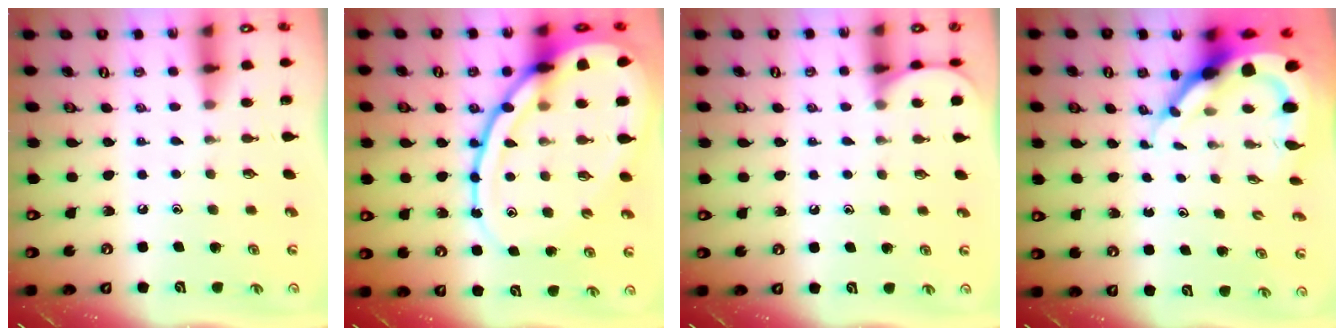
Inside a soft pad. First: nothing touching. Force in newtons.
{"total": 21.5, "press": 21.4, "slide": 2.1}
{"total": 3.9, "press": 3.8, "slide": 0.5}
{"total": 9.0, "press": 9.0, "slide": 1.2}